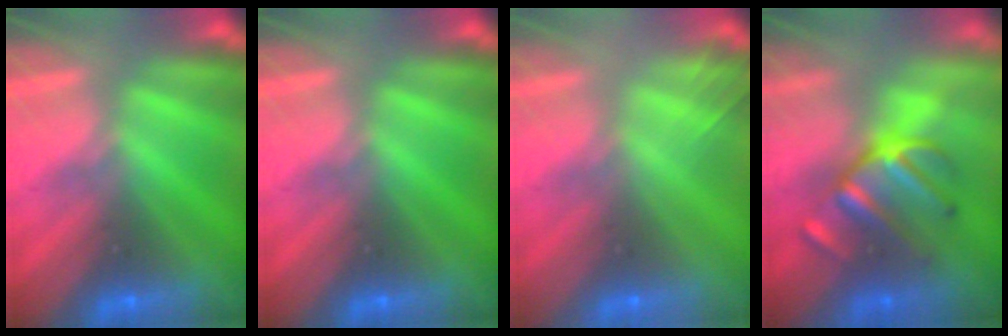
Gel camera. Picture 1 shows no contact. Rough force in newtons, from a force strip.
{"total": 0.0}
{"total": 2.0}
{"total": 2.8}